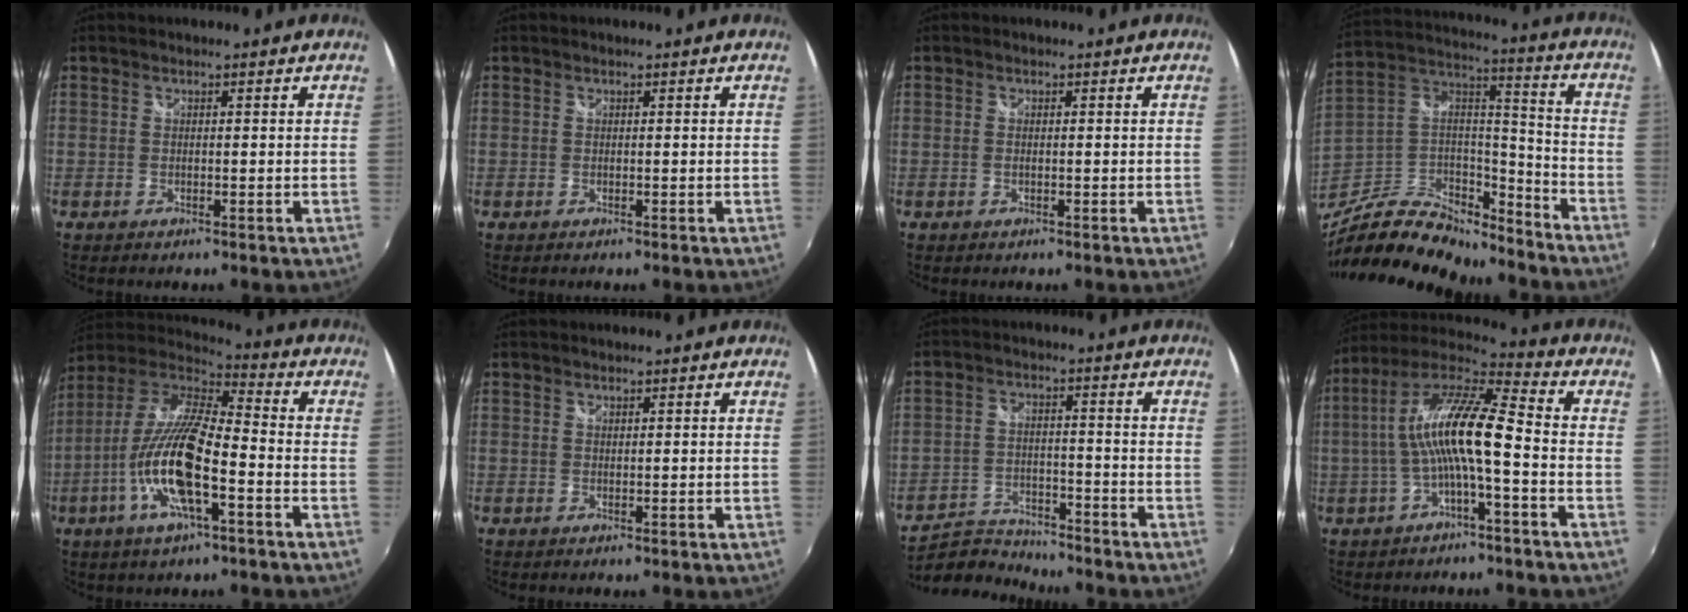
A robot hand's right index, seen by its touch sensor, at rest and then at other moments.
{"total": 0.0}
{"total": 0.6, "force": [-0.1, 0.1, 0.5], "torque": [-0.012, 0.000, -0.004]}
{"total": 25.0, "force": [-19.9, 10.0, 11.3], "torque": [-0.242, 0.026, -0.321]}
{"total": 17.5, "force": [-6.3, 4.6, 15.7], "torque": [-0.307, -0.017, -0.127]}
{"total": 0.0}
{"total": 8.5, "force": [-7.9, 2.8, 1.2], "torque": [-0.050, 0.004, -0.133]}
{"total": 13.1, "force": [-1.9, 1.9, 12.8], "torque": [-0.246, 0.016, -0.035]}